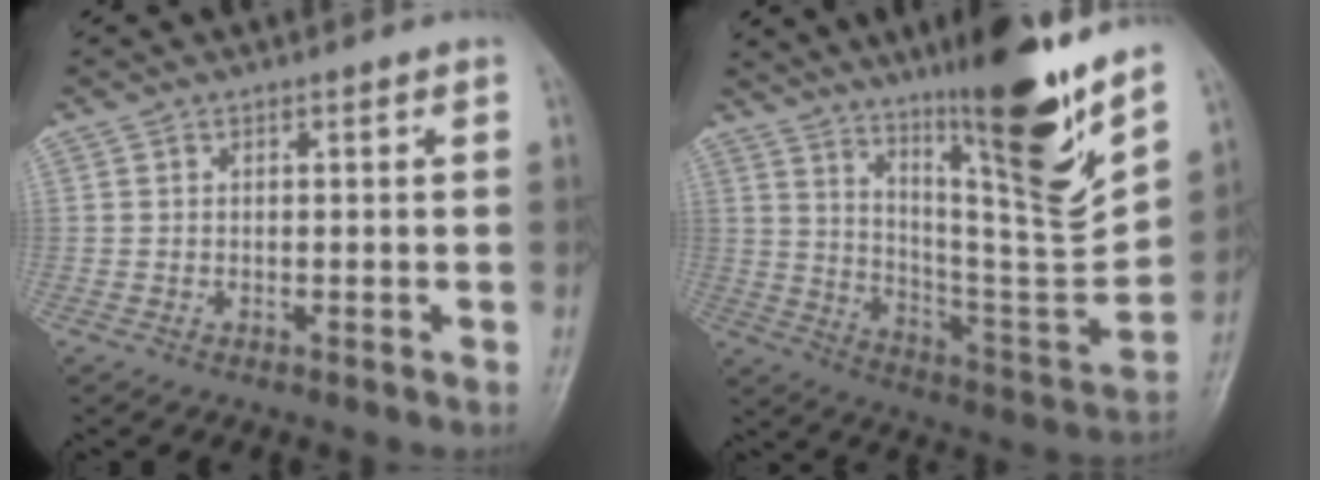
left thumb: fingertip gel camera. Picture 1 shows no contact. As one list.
[{"total": 23.2, "force": [15.0, 2.7, 17.5], "torque": [-0.241, -0.086, 0.256]}]